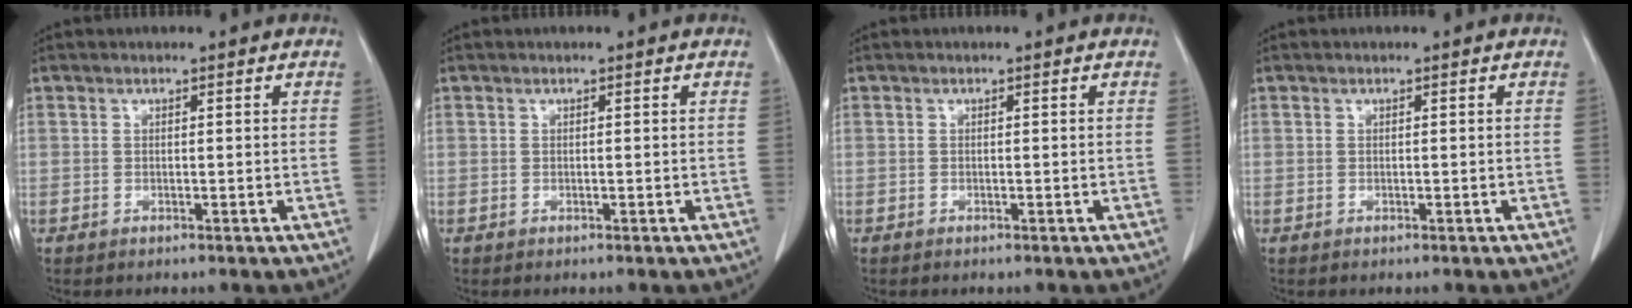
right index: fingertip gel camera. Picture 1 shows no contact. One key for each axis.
{"total": 0.0}
{"total": 0.0}
{"total": 0.0}